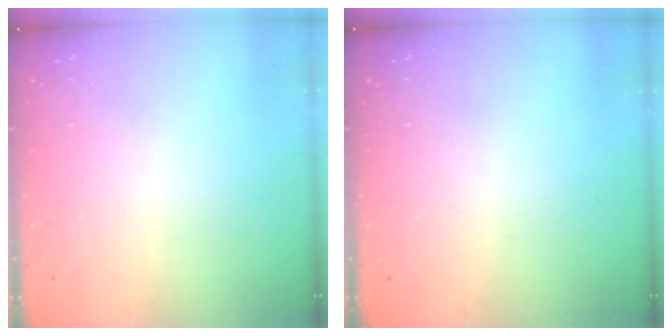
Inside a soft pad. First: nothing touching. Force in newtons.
{"total": 0.0}